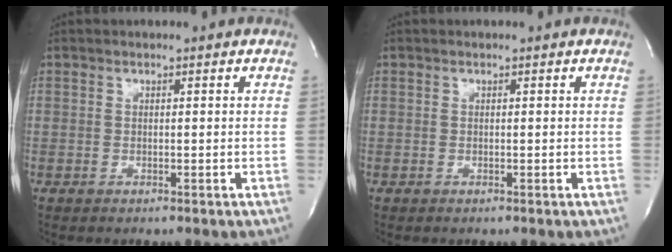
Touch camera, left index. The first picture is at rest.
{"total": 0.0}